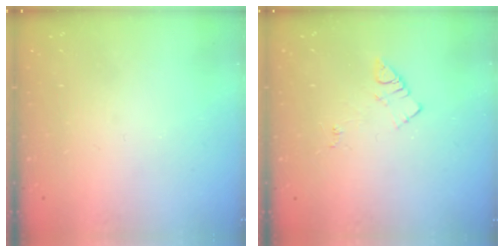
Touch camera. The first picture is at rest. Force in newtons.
{"total": 7.2, "press": 7.2, "slide": 0.6}